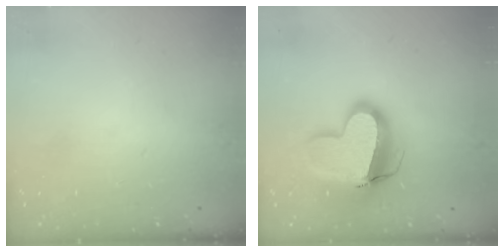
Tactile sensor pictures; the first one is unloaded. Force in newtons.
{"total": 16.2, "press": 16.0, "slide": 2.1}